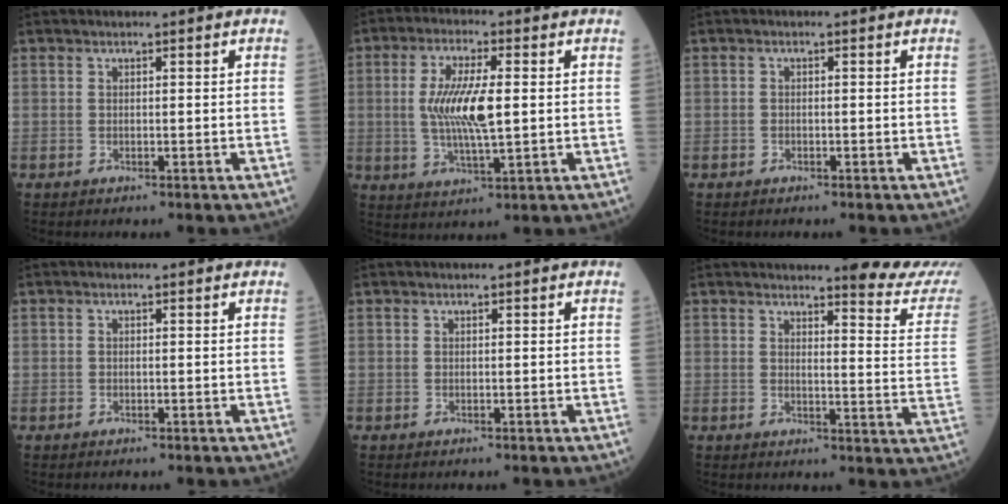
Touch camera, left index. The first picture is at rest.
{"total": 9.1, "force": [0.6, 1.8, 8.9], "torque": [-0.186, -0.001, 0.016]}
{"total": 0.0}
{"total": 0.0}
{"total": 0.0}
{"total": 11.1, "force": [10.7, -0.7, 3.0], "torque": [-0.027, -0.074, 0.109]}